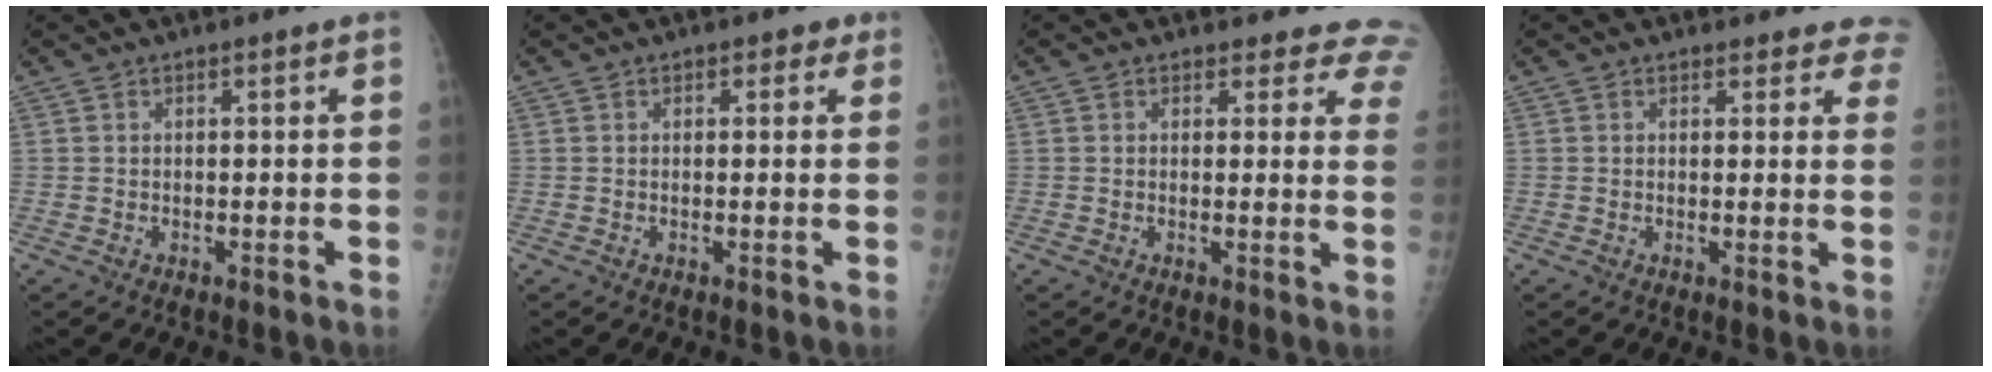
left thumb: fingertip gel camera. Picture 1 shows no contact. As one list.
[{"total": 1.8, "force": [0.9, 1.2, 0.9], "torque": [0.007, 0.001, 0.004]}, {"total": 8.9, "force": [7.9, 4.1, 1.2], "torque": [0.041, -0.033, 0.049]}, {"total": 6.4, "force": [5.8, 2.7, 0.3], "torque": [0.050, -0.021, 0.032]}]